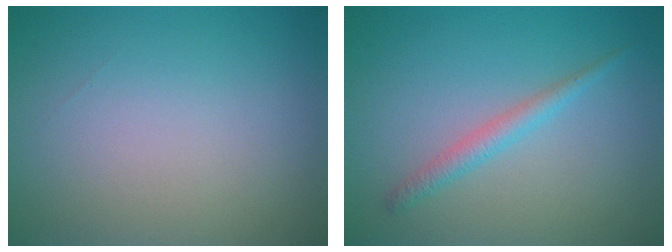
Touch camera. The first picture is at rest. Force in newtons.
{"total": 1.7, "press": 1.7, "slide": 0.1}